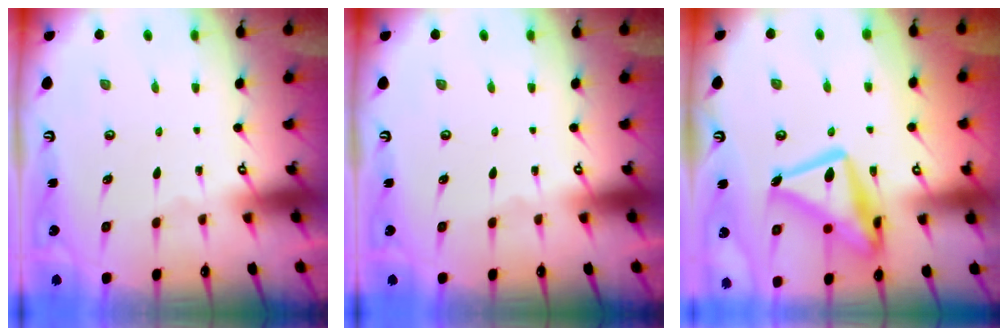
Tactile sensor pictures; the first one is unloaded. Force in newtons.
{"total": 0.0}
{"total": 19.6, "press": 19.6, "slide": 1.5}